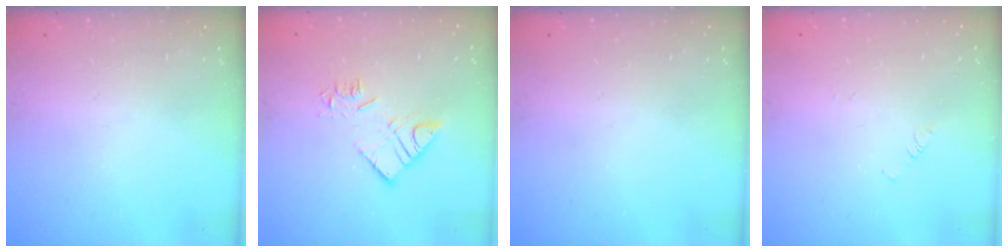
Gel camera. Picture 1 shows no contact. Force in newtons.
{"total": 9.0, "press": 9.0, "slide": 0.4}
{"total": 0.0}
{"total": 1.4, "press": 1.3, "slide": 0.3}